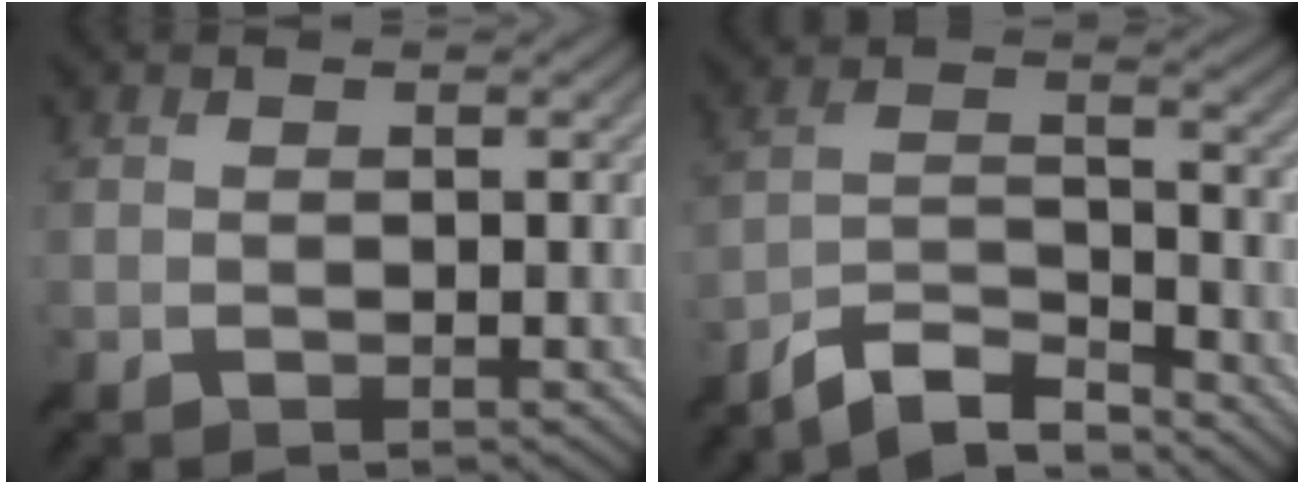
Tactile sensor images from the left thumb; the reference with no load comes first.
{"total": 7.3, "force": [-6.4, 1.7, 3.1], "torque": [-0.063, 0.005, -0.128]}